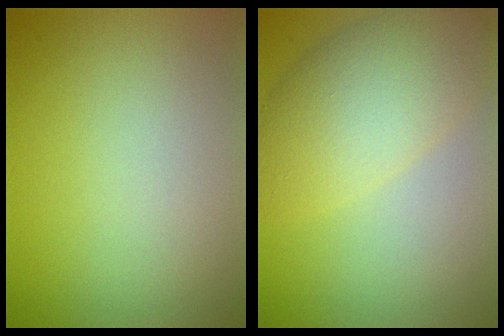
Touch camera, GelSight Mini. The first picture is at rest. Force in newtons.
{"total": 6.3, "press": 6.3, "slide": 0.2}